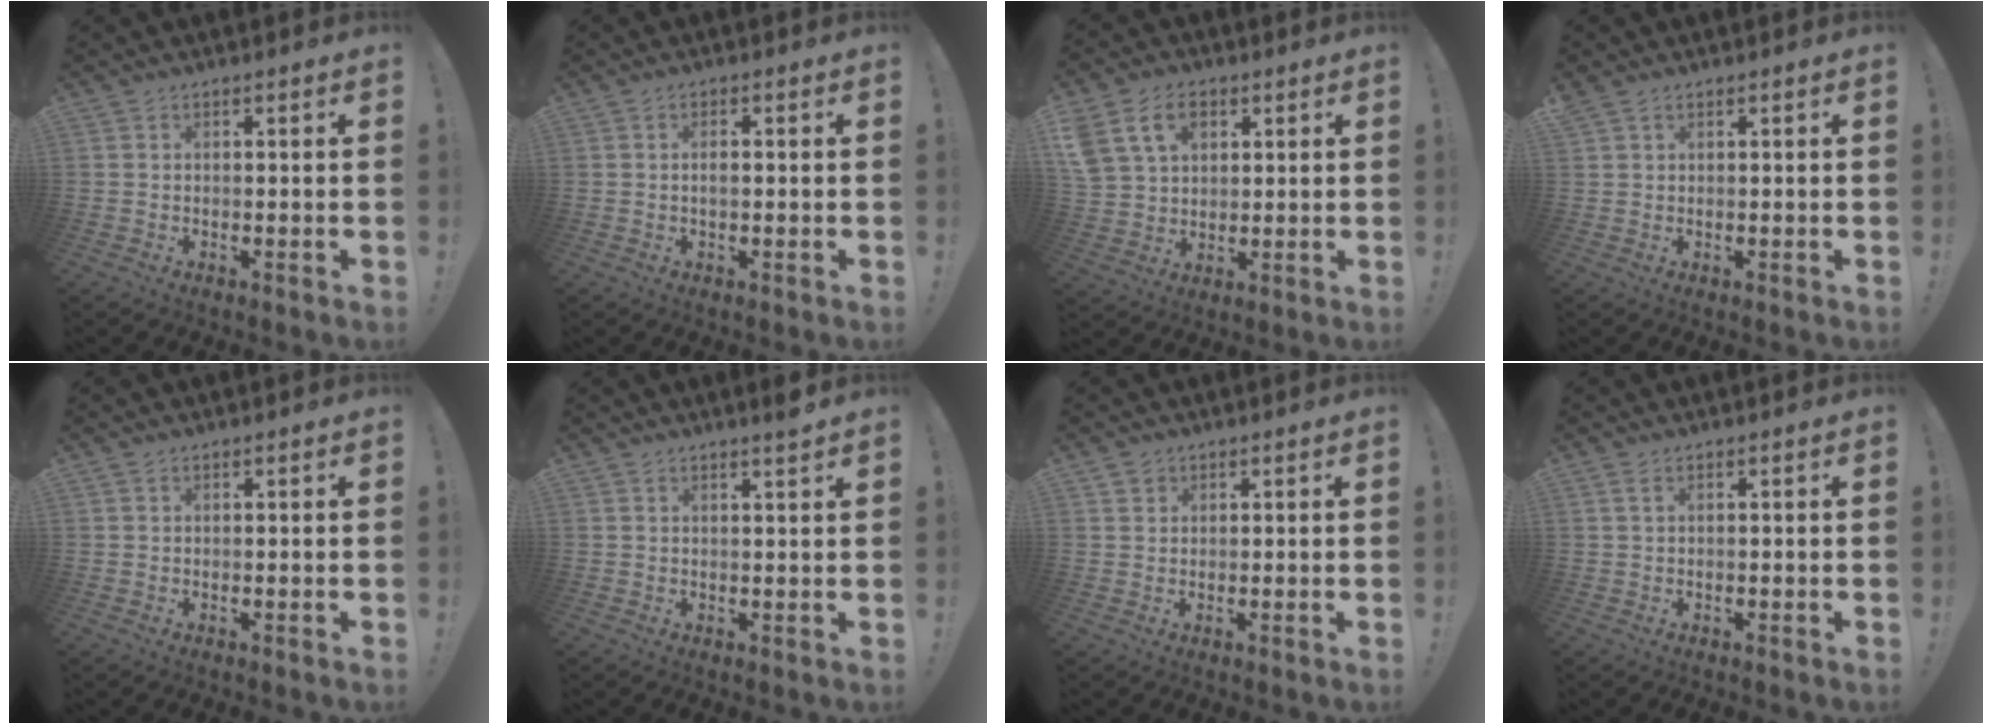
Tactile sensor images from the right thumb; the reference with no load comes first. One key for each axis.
{"total": 1.8, "fx": -0.3, "fy": 0.6, "fz": 1.6, "tx": -0.030, "ty": 0.003, "tz": -0.007}
{"total": 13.3, "fx": 5.6, "fy": 9.5, "fz": 7.5, "tx": -0.132, "ty": -0.013, "tz": 0.113}
{"total": 0.9, "fx": 0.7, "fy": 0.4, "fz": 0.5, "tx": -0.004, "ty": -0.003, "tz": 0.011}
{"total": 0.5, "fx": 0.4, "fy": 0.3, "fz": 0.1, "tx": -0.001, "ty": 0.000, "tz": 0.007}
{"total": 2.4, "fx": 1.9, "fy": -0.3, "fz": 1.4, "tx": -0.014, "ty": -0.015, "tz": 0.030}
{"total": 1.8, "fx": 1.2, "fy": 1.3, "fz": 0.1, "tx": 0.009, "ty": -0.006, "tz": 0.021}
{"total": 1.6, "fx": 0.6, "fy": 0.4, "fz": 1.4, "tx": -0.032, "ty": 0.004, "tz": 0.012}